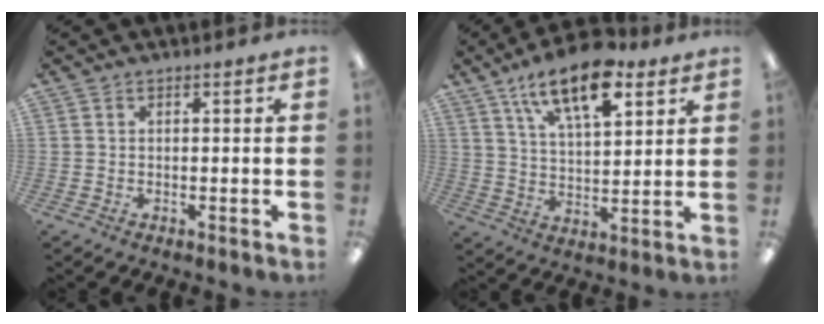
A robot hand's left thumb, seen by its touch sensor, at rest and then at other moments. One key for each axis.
{"total": 15.4, "fx": 9.5, "fy": 6.8, "fz": 10.0, "tx": -0.152, "ty": -0.040, "tz": 0.161}